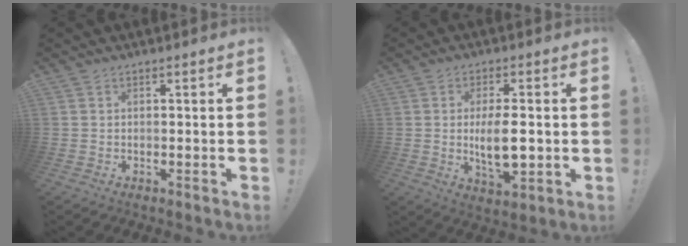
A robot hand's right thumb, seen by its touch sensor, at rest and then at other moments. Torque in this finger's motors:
{"motor_torque": [-0.07, 0.41, 0.31, 0.30, 0.05]}